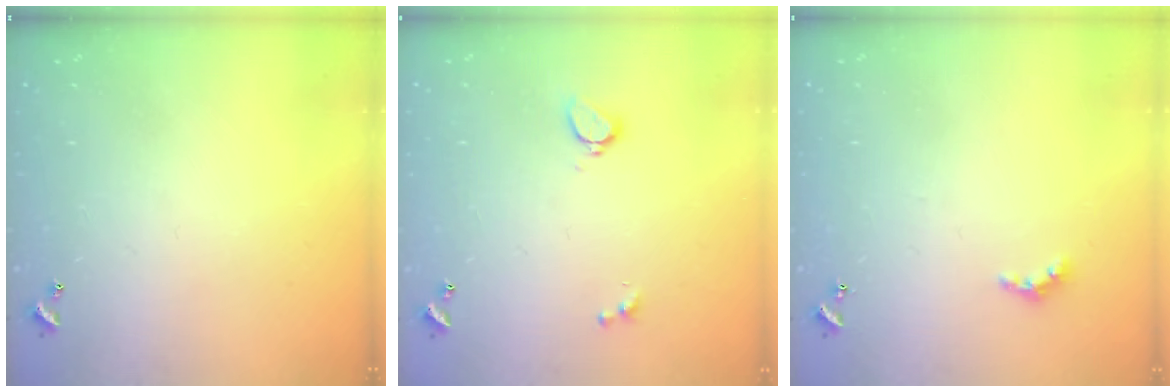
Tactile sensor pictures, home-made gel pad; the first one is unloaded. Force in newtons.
{"total": 2.9, "press": 2.4, "slide": 1.6}
{"total": 2.4, "press": 2.3, "slide": 0.5}